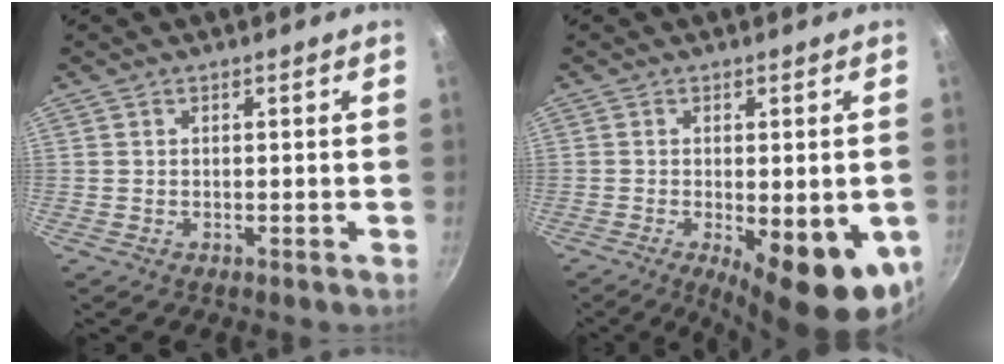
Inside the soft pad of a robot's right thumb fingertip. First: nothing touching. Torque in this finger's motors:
{"motor_torque": [-0.21, 0.86, 0.21, -0.10, 0.12]}